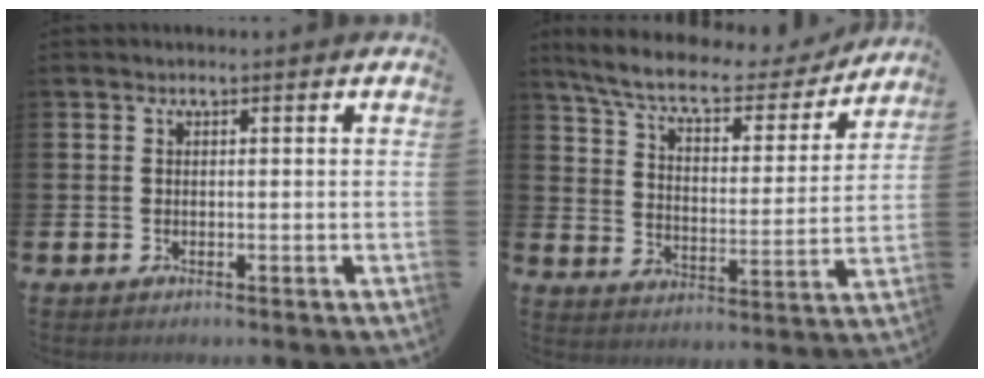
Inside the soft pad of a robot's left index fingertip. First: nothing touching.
{"total": 8.3, "force": [7.3, 1.9, 3.5], "torque": [-0.095, -0.047, 0.120]}